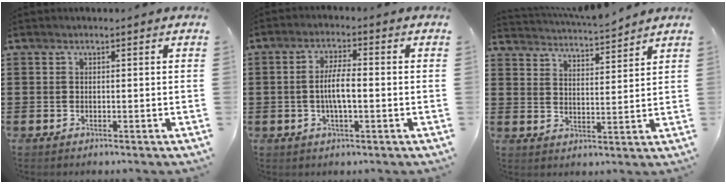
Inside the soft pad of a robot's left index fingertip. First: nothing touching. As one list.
[{"total": 5.5, "force": [-0.7, 1.3, 5.3], "torque": [-0.106, 0.000, -0.019]}, {"total": 4.1, "force": [4.1, -0.1, 0.3], "torque": [-0.025, -0.026, 0.070]}]